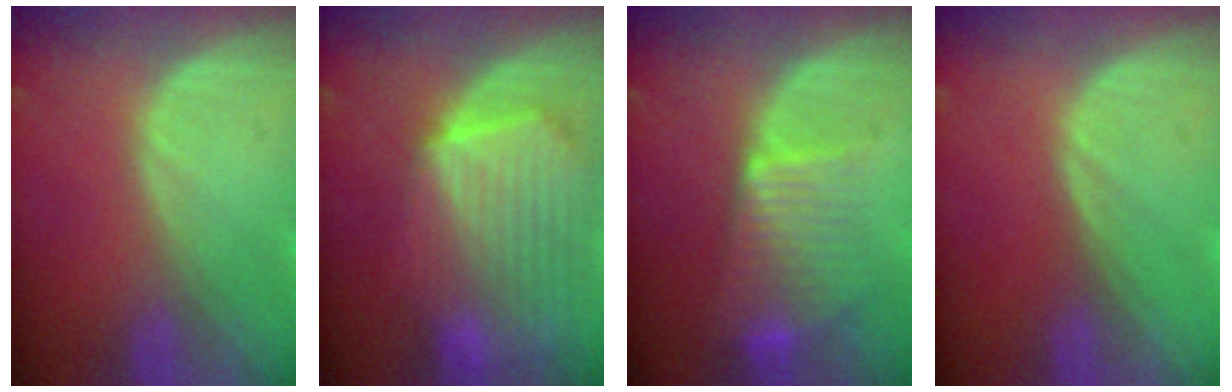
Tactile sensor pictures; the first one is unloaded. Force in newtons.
{"total": 10.6, "press": 9.3, "slide": 5.2}
{"total": 7.5, "press": 6.6, "slide": 3.6}
{"total": 0.0}